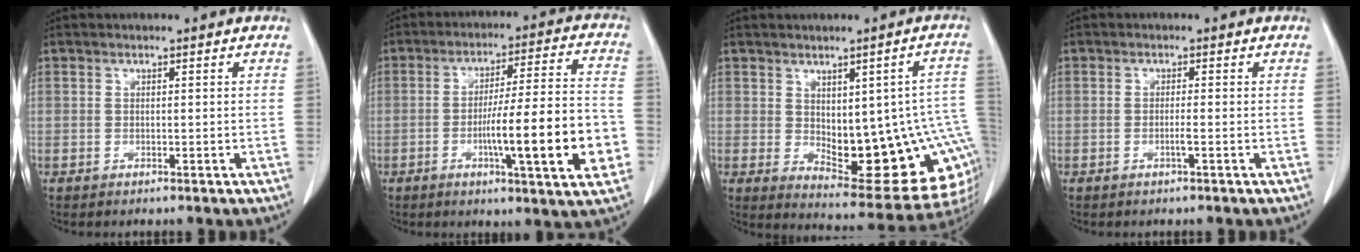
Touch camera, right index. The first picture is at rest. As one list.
[{"total": 16.5, "force": [-4.3, 0.9, 15.9], "torque": [-0.223, 0.004, -0.064]}, {"total": 19.0, "force": [-1.2, 6.7, 17.7], "torque": [-0.164, 0.010, 0.011]}, {"total": 1.2, "force": [-0.5, -0.2, 1.1], "torque": [-0.022, -0.001, -0.010]}]